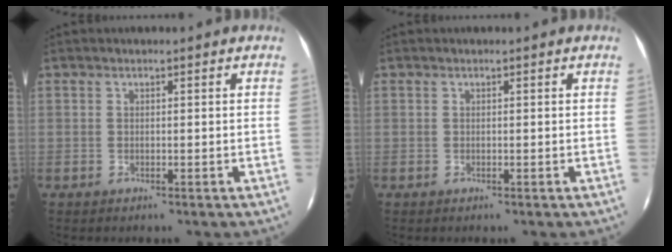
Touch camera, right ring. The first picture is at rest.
{"total": 0.0}